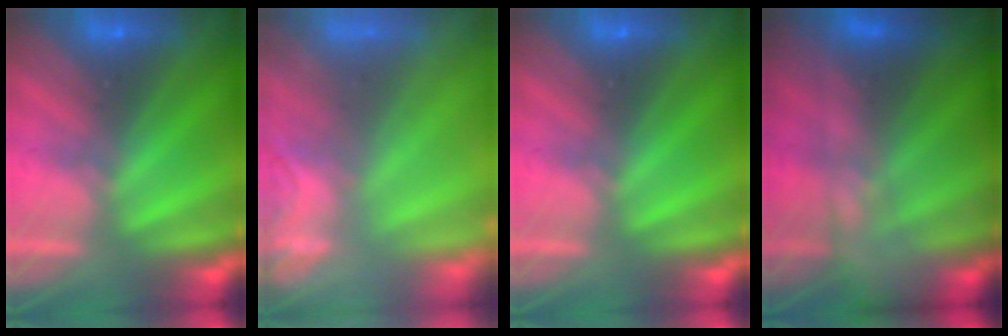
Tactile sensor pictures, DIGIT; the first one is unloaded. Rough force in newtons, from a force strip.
{"total": 5.6}
{"total": 0.0}
{"total": 7.5}